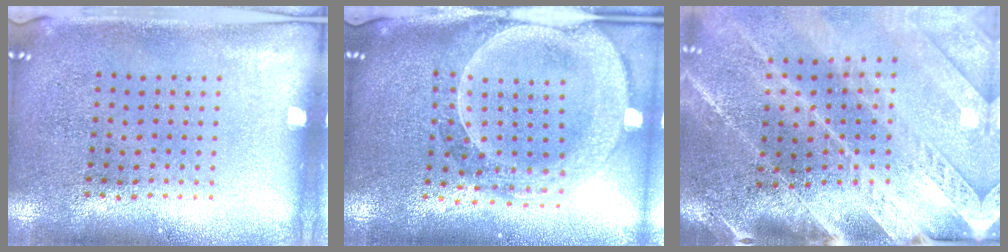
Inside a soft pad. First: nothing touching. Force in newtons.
{"total": 2.7, "press": 2.4, "slide": 1.2}
{"total": 3.9, "press": 3.3, "slide": 2.1}